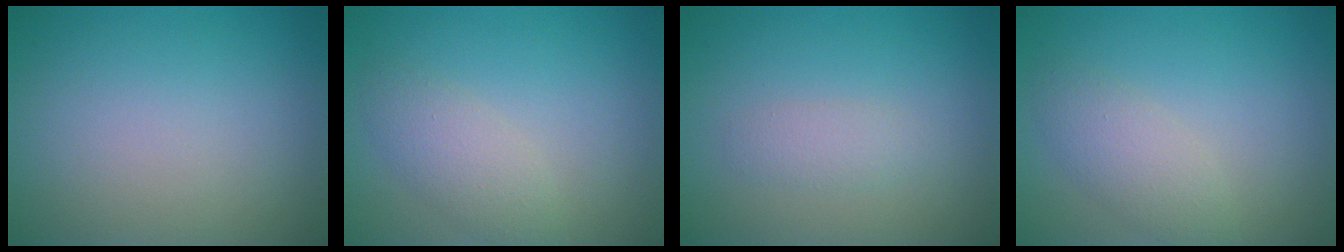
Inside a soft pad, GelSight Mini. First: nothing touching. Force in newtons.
{"total": 2.7, "press": 2.7, "slide": 0.1}
{"total": 1.4, "press": 1.4, "slide": 0.1}
{"total": 2.7, "press": 2.7, "slide": 0.1}